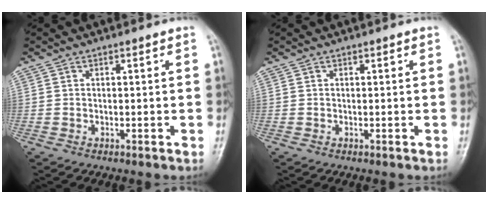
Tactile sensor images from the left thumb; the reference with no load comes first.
{"total": 0.0}